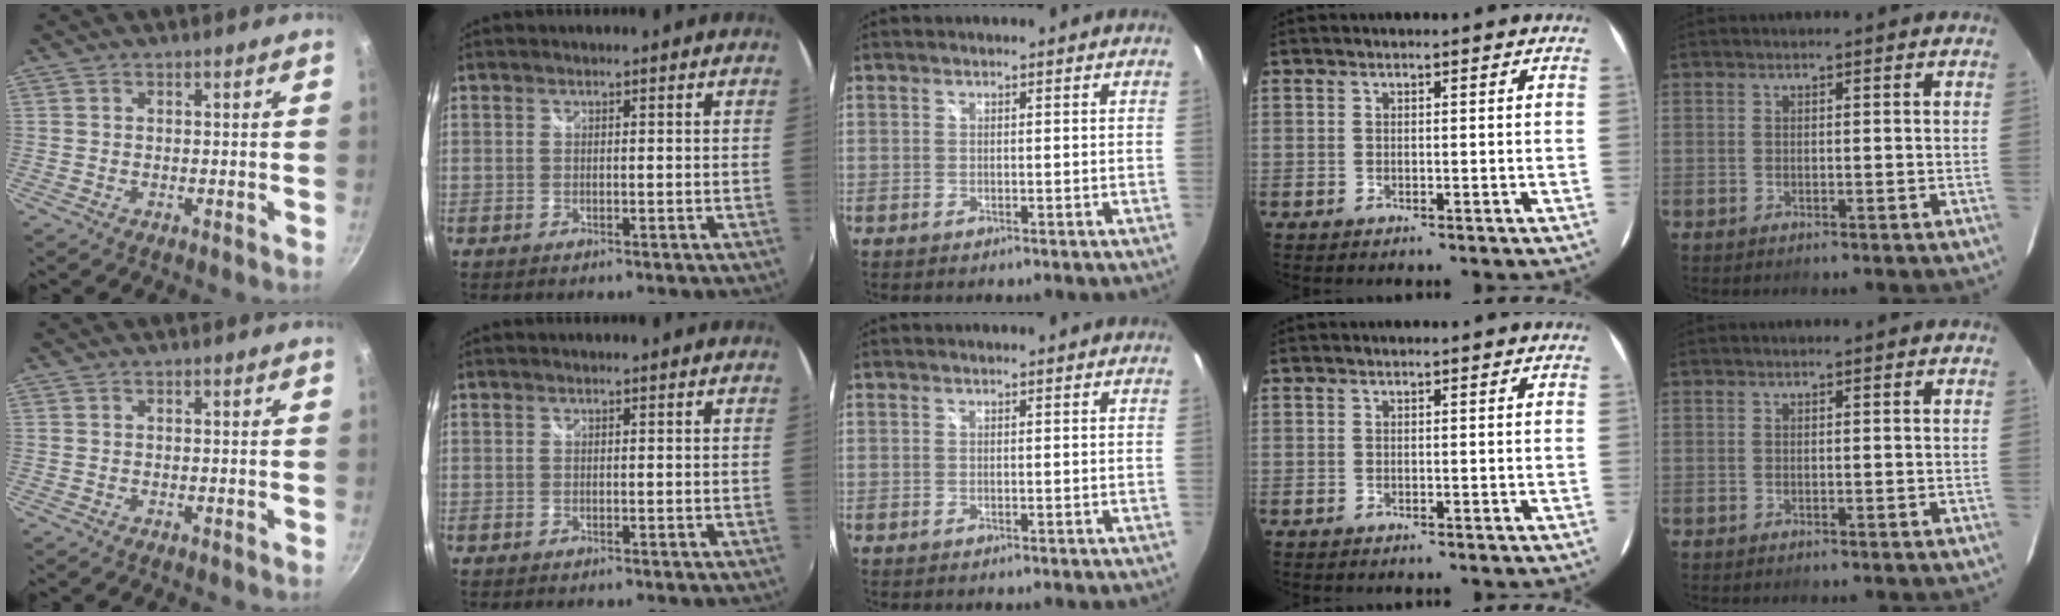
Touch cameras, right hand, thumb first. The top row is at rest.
{}